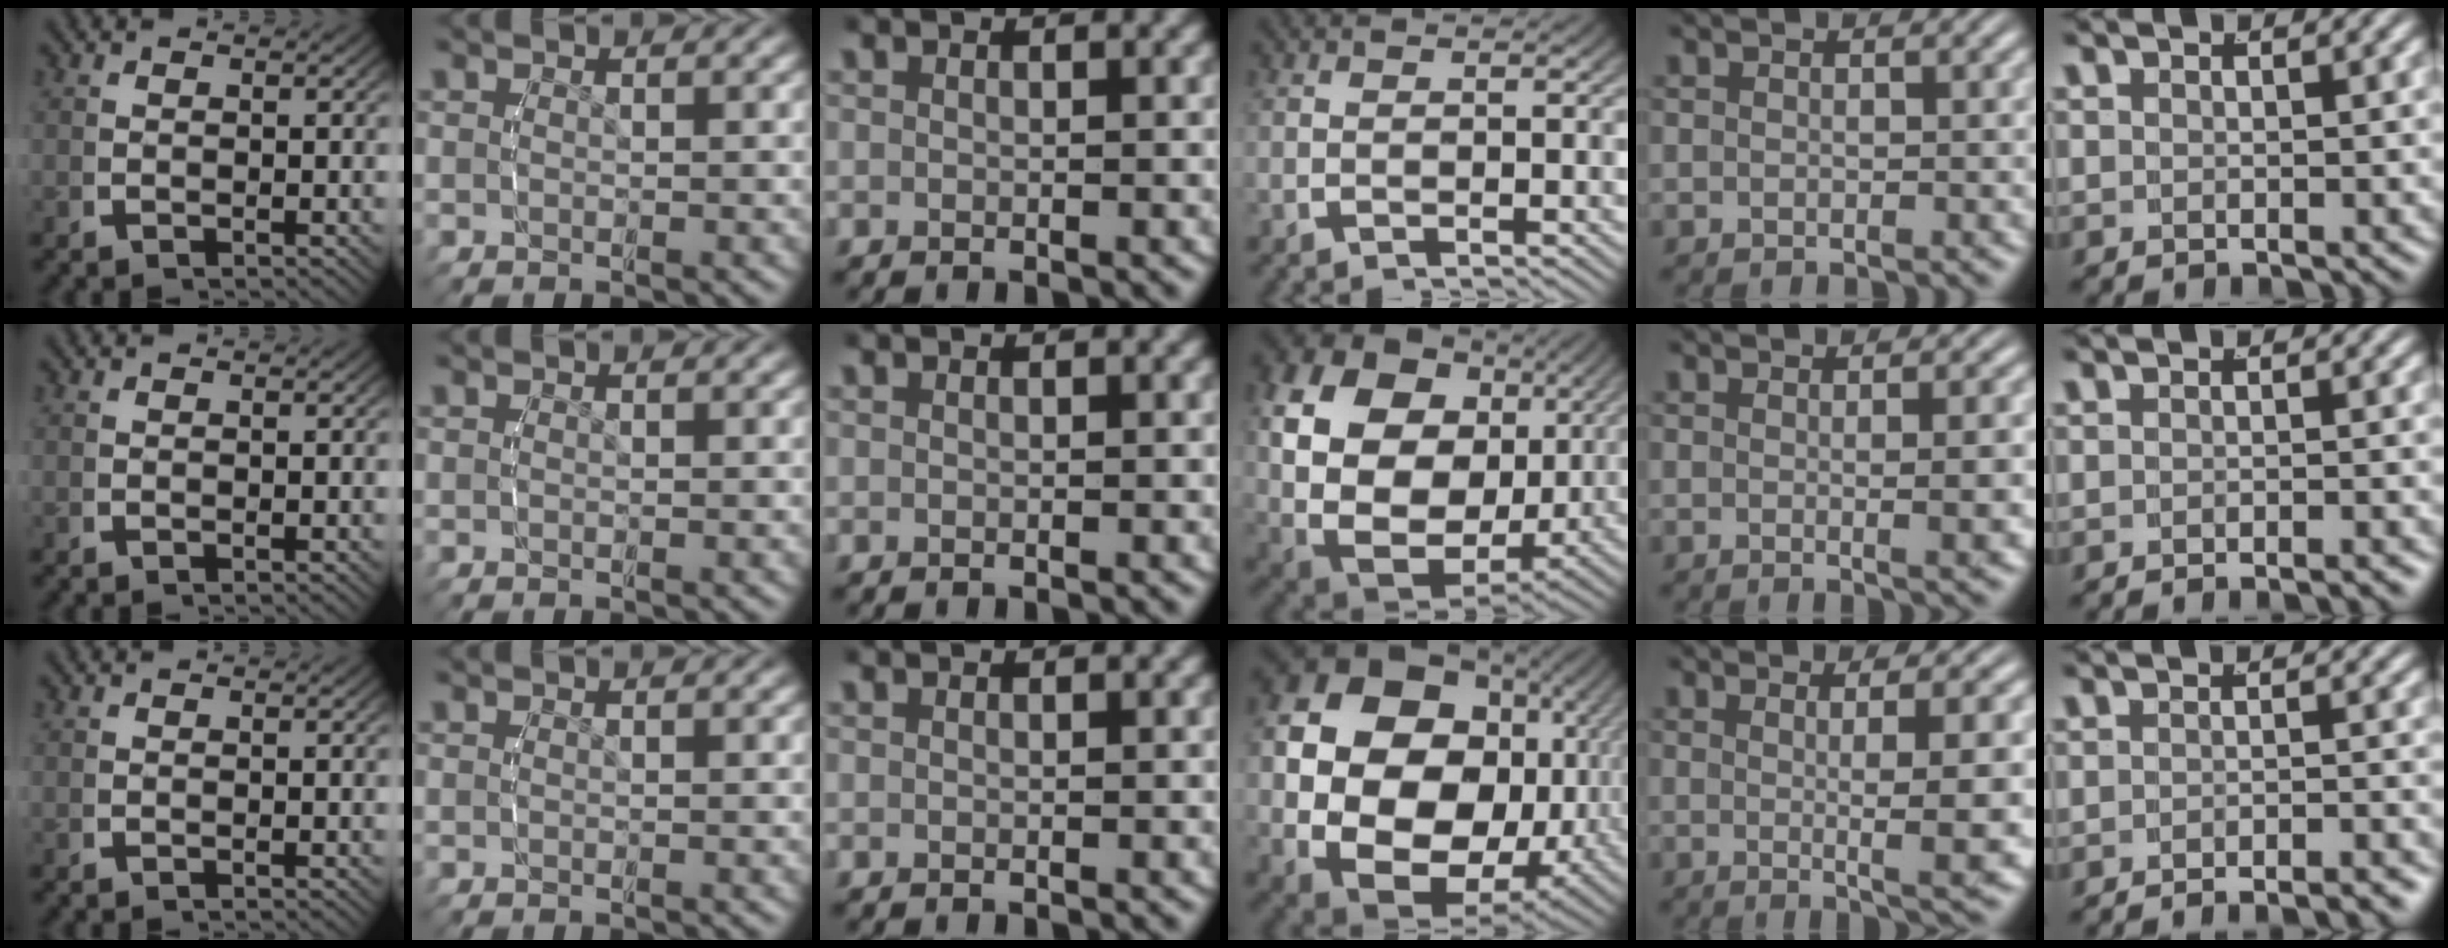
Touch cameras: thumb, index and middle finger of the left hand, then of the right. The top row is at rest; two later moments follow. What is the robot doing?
{"motion": "lift_and_place", "object": "cloth"}